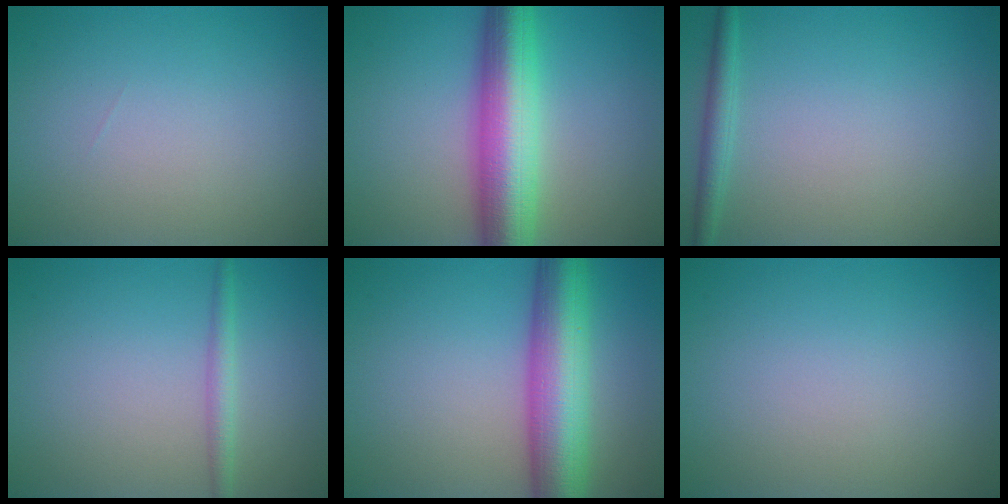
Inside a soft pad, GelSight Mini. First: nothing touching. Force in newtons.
{"total": 8.9, "press": 8.9, "slide": 0.2}
{"total": 1.7, "press": 1.7, "slide": 0.1}
{"total": 1.7, "press": 1.7, "slide": 0.1}
{"total": 9.1, "press": 9.1, "slide": 0.1}
{"total": 0.0}